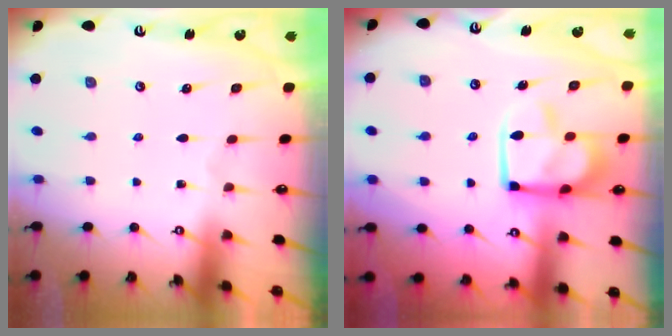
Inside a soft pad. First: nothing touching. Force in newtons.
{"total": 12.6, "press": 12.5, "slide": 1.6}